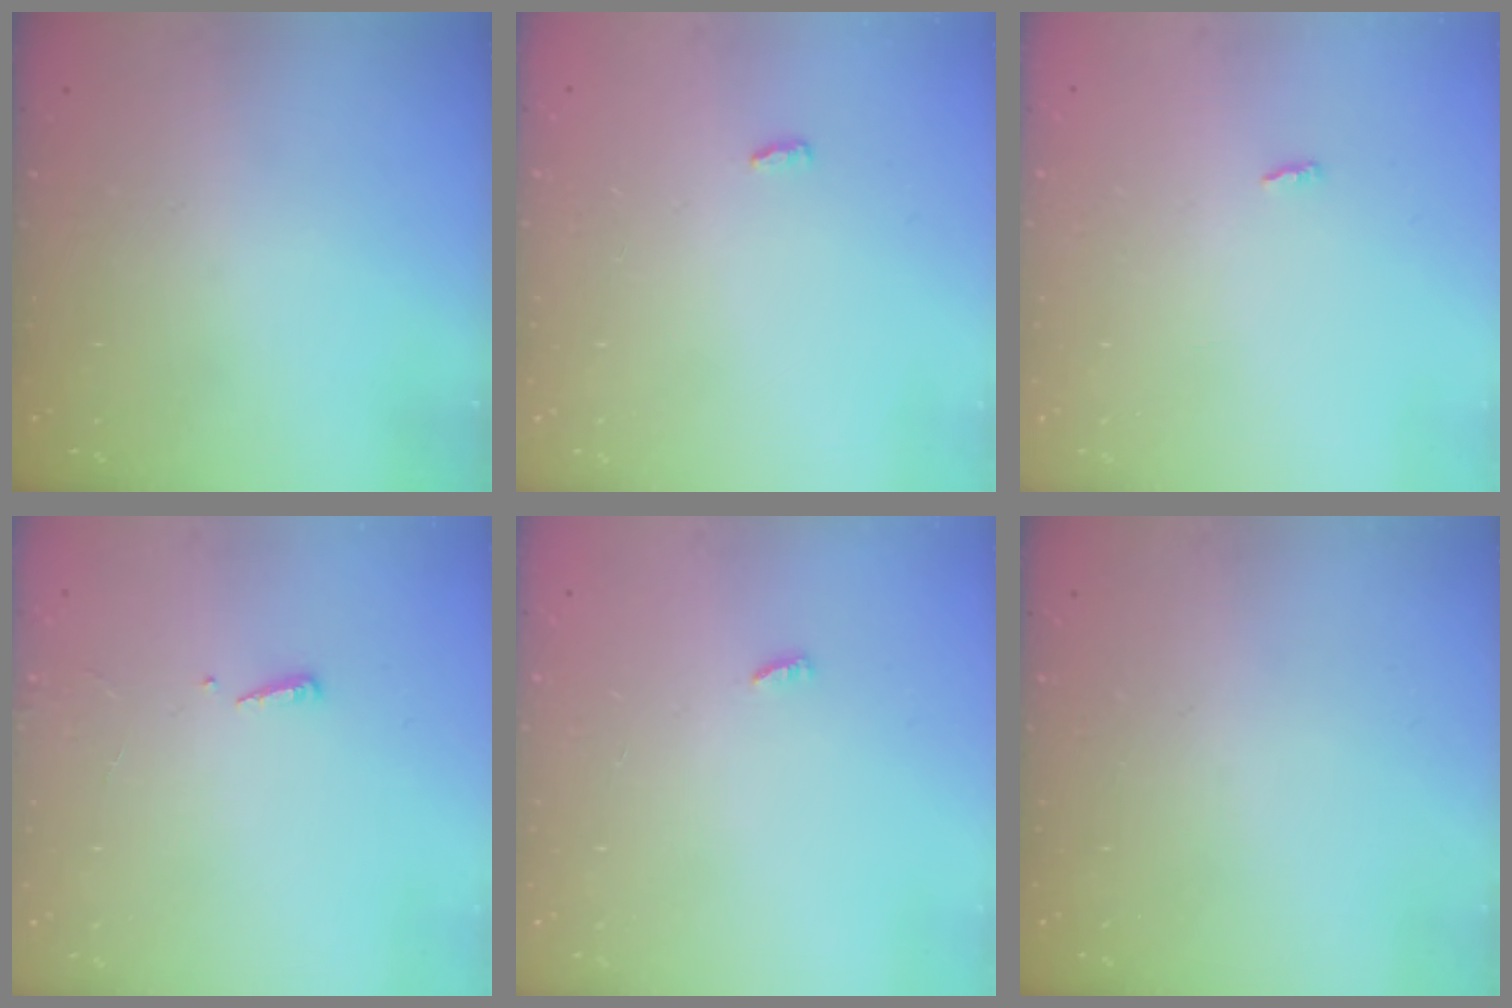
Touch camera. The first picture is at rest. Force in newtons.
{"total": 2.9, "press": 2.6, "slide": 1.3}
{"total": 1.9, "press": 1.9, "slide": 0.2}
{"total": 2.4, "press": 2.4, "slide": 0.2}
{"total": 1.9, "press": 1.9, "slide": 0.3}
{"total": 0.0}